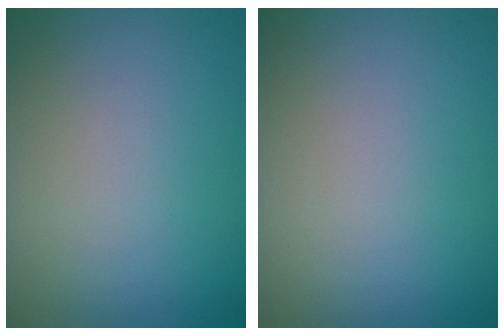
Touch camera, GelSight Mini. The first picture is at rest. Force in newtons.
{"total": 0.0}